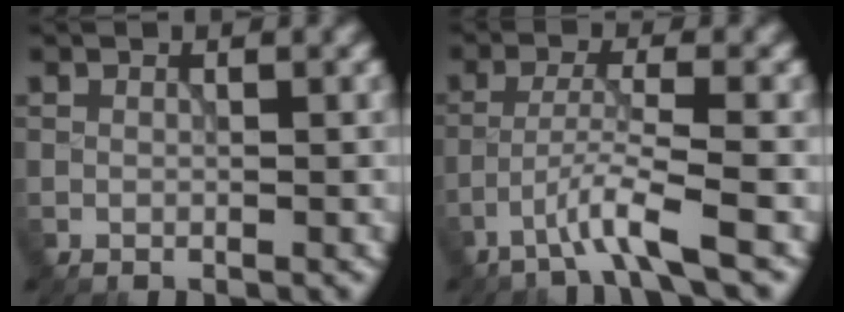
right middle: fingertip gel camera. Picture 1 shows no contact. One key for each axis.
{"total": 3.9, "fx": -2.5, "fy": -0.1, "fz": 3.1, "tx": -0.054, "ty": 0.012, "tz": -0.059}